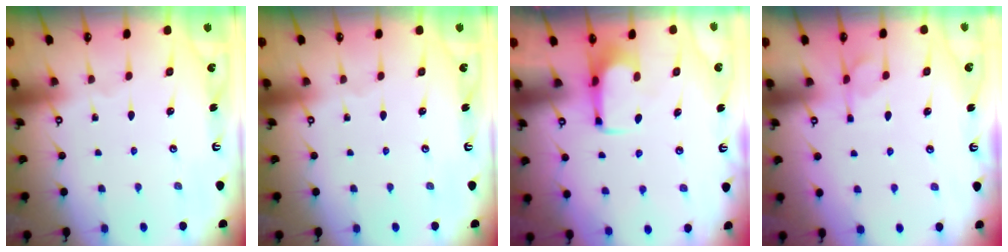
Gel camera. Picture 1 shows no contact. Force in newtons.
{"total": 0.0}
{"total": 2.0, "press": 2.0, "slide": 0.2}
{"total": 3.0, "press": 2.7, "slide": 1.3}